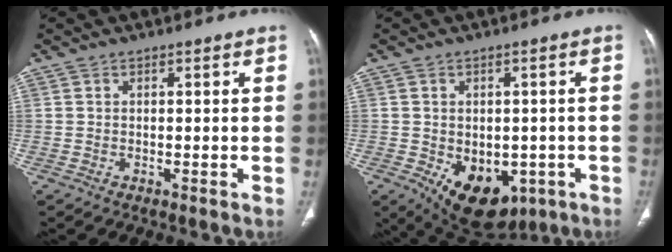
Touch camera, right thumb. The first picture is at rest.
{"total": 13.4, "force": [-5.0, 8.8, 8.8], "torque": [-0.101, 0.002, -0.050]}